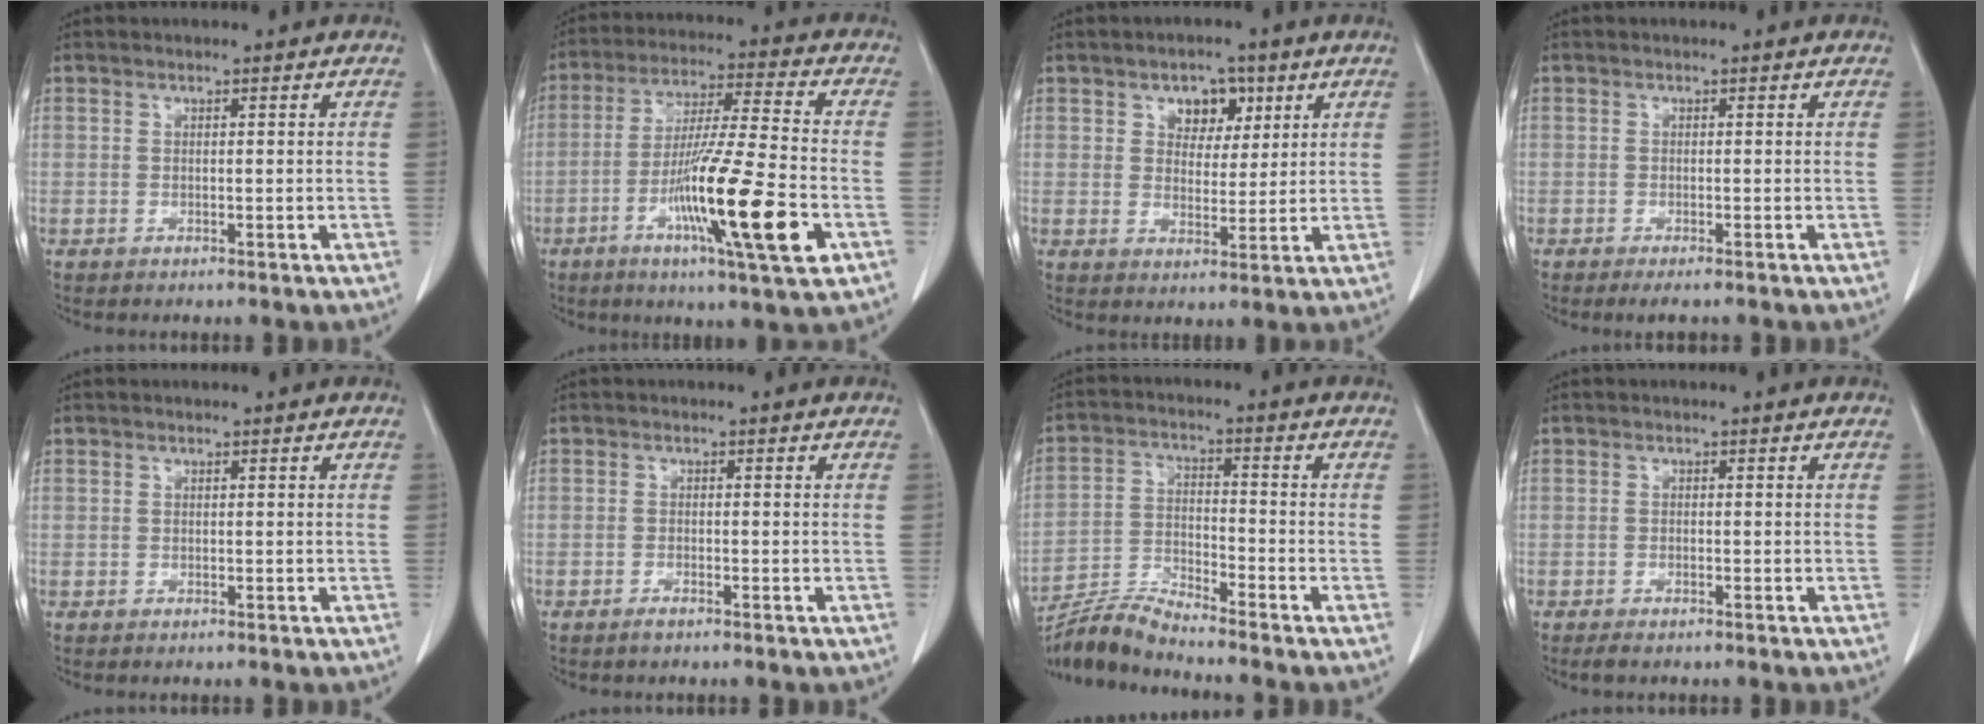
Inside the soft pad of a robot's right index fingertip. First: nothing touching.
{"total": 17.3, "force": [-6.1, 0.1, 16.2], "torque": [-0.292, -0.022, -0.106]}
{"total": 5.3, "force": [2.6, 3.5, 3.0], "torque": [-0.039, 0.008, 0.041]}
{"total": 2.3, "force": [-1.8, 0.3, 1.4], "torque": [-0.013, -0.005, -0.025]}
{"total": 0.0}
{"total": 1.1, "force": [-0.9, 0.2, 0.6], "torque": [-0.011, 0.000, -0.016]}
{"total": 7.3, "force": [-7.0, -1.1, 1.8], "torque": [-0.043, -0.013, -0.137]}
{"total": 1.8, "force": [-1.4, 0.3, 1.0], "torque": [-0.016, -0.004, -0.023]}